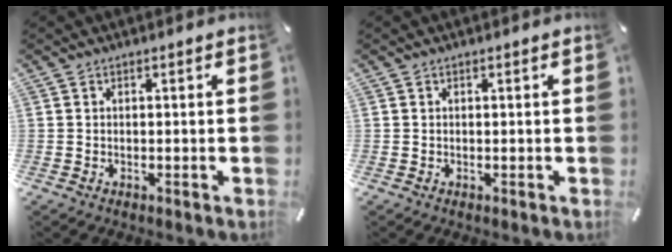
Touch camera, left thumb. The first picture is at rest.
{"total": 0.0}